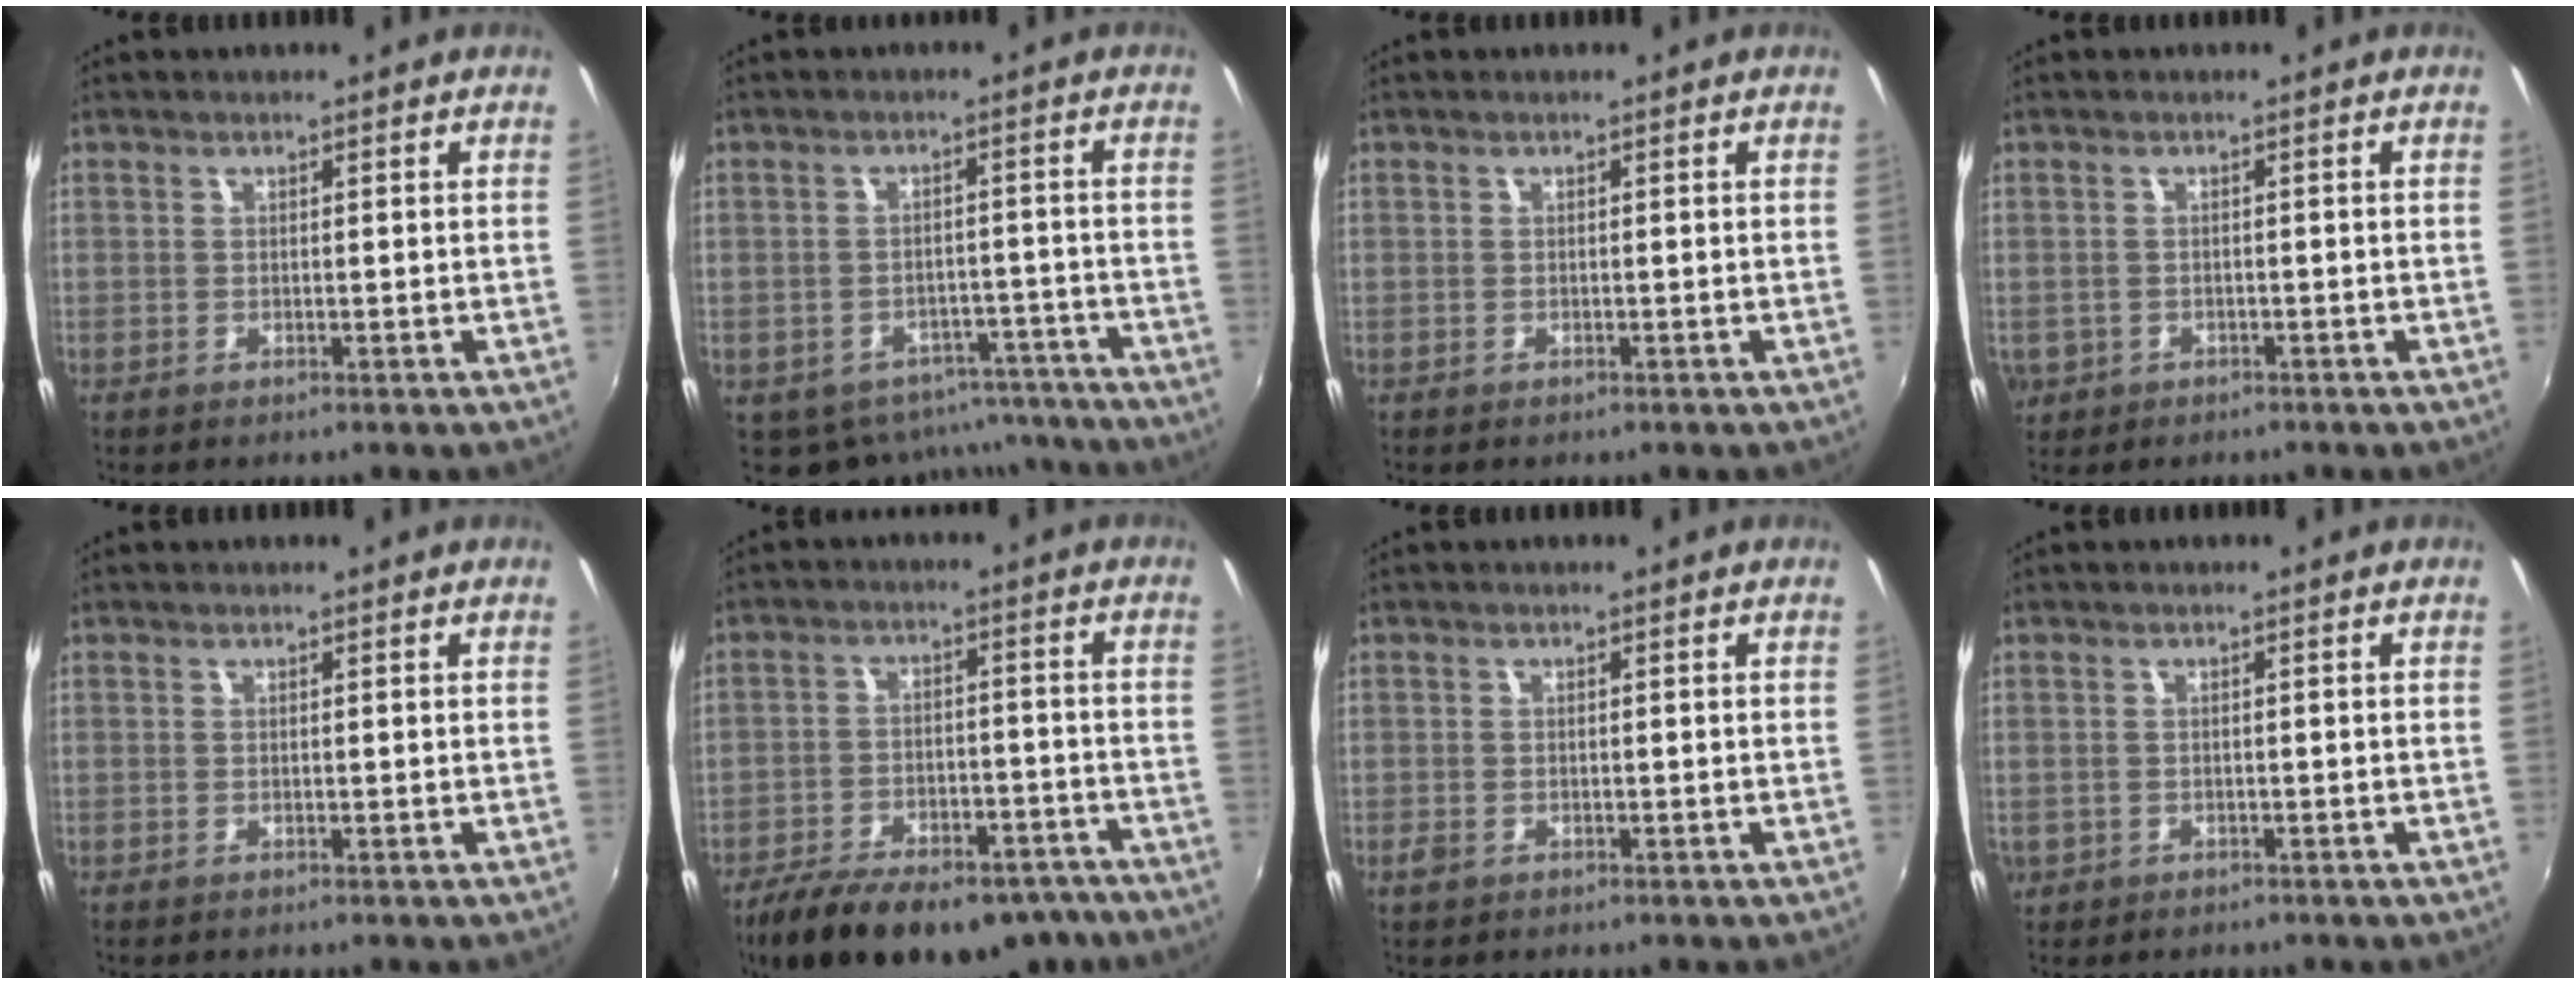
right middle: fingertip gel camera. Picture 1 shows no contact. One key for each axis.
{"total": 12.6, "fx": -10.2, "fy": 6.7, "fz": 2.9, "tx": -0.061, "ty": 0.018, "tz": -0.113}
{"total": 0.0}
{"total": 5.1, "fx": -1.6, "fy": 4.4, "fz": 1.8, "tx": -0.053, "ty": -0.007, "tz": -0.019}
{"total": 0.0}
{"total": 20.9, "fx": -15.8, "fy": 8.7, "fz": 10.5, "tx": -0.203, "ty": -0.014, "tz": -0.221}
{"total": 1.6, "fx": -0.9, "fy": 1.1, "fz": 0.7, "tx": -0.015, "ty": -0.004, "tz": -0.017}
{"total": 2.7, "fx": -0.8, "fy": 2.4, "fz": 0.9, "tx": -0.024, "ty": -0.005, "tz": -0.007}